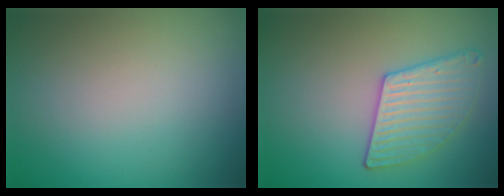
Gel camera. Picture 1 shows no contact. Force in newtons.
{"total": 2.9, "press": 2.9, "slide": 0.6}